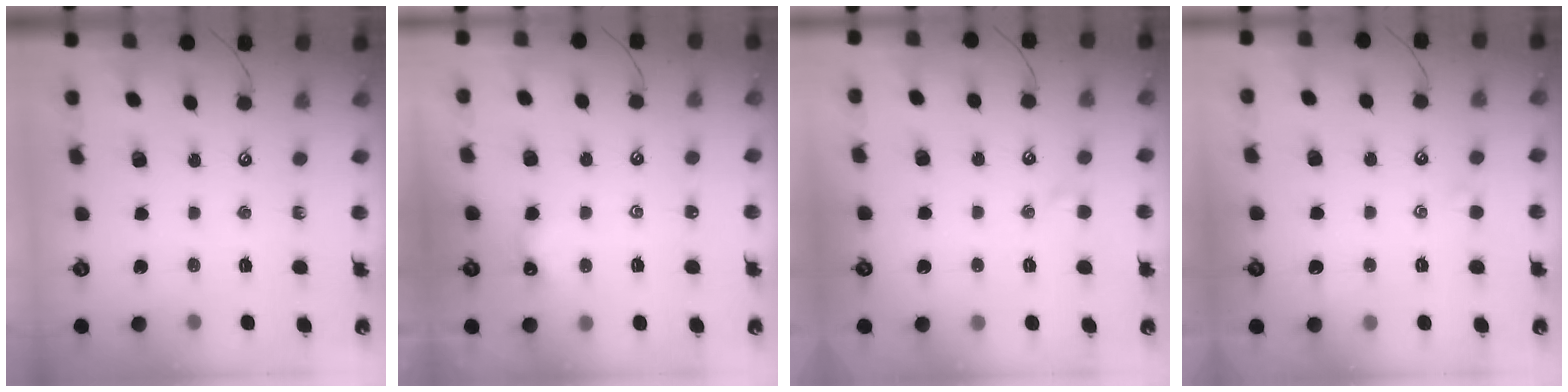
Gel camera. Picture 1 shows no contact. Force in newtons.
{"total": 1.6, "press": 1.6, "slide": 0.4}
{"total": 0.6, "press": 0.3, "slide": 0.5}
{"total": 1.4, "press": 1.3, "slide": 0.4}